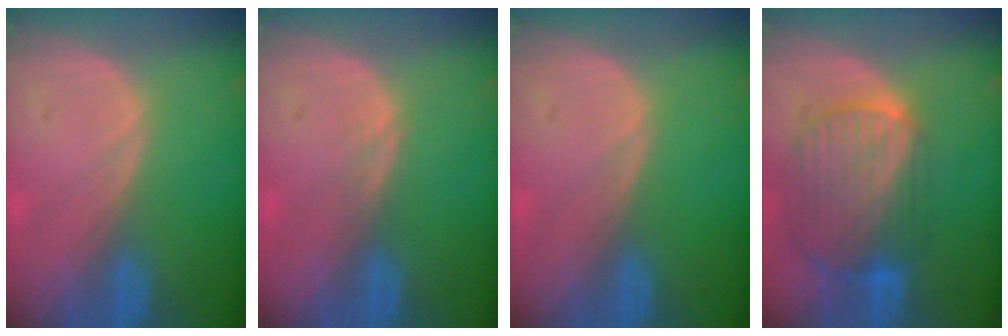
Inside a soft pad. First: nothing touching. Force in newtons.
{"total": 0.7, "press": 0.7, "slide": 0.1}
{"total": 0.0}
{"total": 10.3, "press": 8.6, "slide": 5.6}